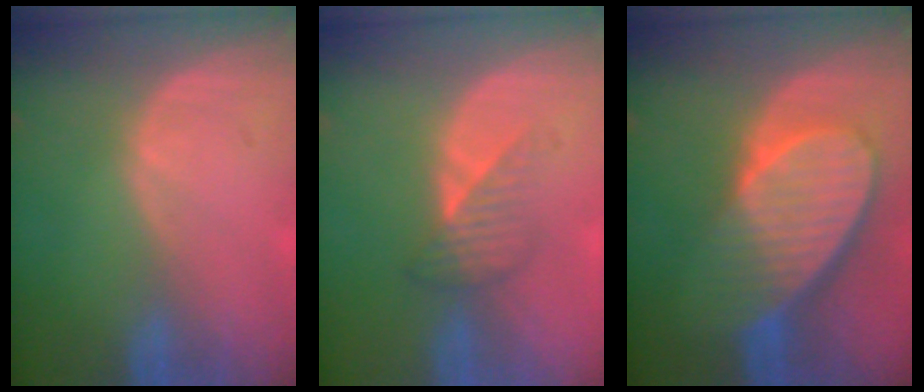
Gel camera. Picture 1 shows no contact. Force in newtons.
{"total": 3.5, "press": 3.2, "slide": 1.4}
{"total": 10.0, "press": 8.7, "slide": 4.8}